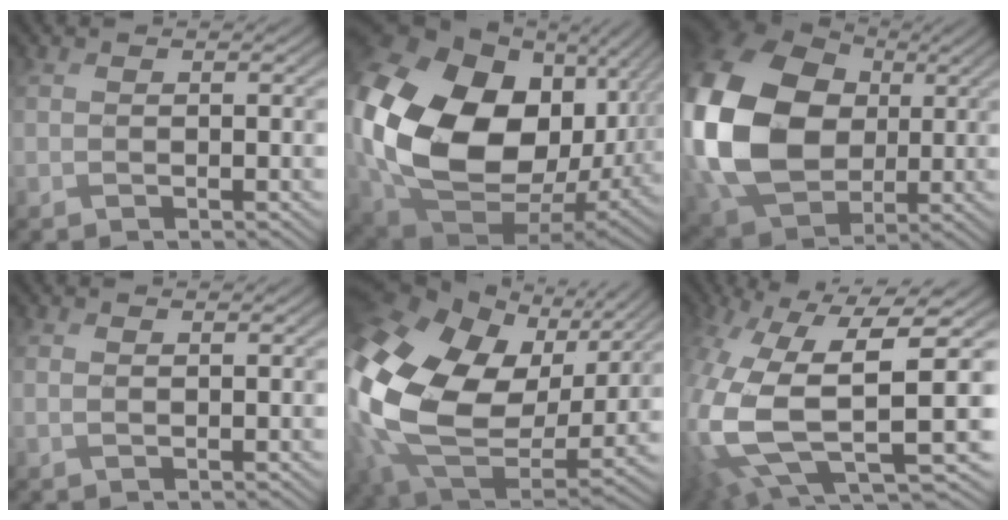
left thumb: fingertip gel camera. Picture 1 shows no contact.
{"total": 22.2, "force": [1.2, 16.3, 15.1], "torque": [-0.406, -0.037, 0.062]}
{"total": 20.3, "force": [2.0, 15.5, 13.0], "torque": [-0.364, -0.012, 0.054]}
{"total": 0.9, "force": [0.7, 0.4, 0.5], "torque": [-0.013, -0.002, 0.016]}
{"total": 22.0, "force": [4.0, 16.0, 14.6], "torque": [-0.382, -0.044, 0.114]}
{"total": 15.8, "force": [-3.2, 7.8, 13.3], "torque": [-0.339, -0.038, -0.041]}